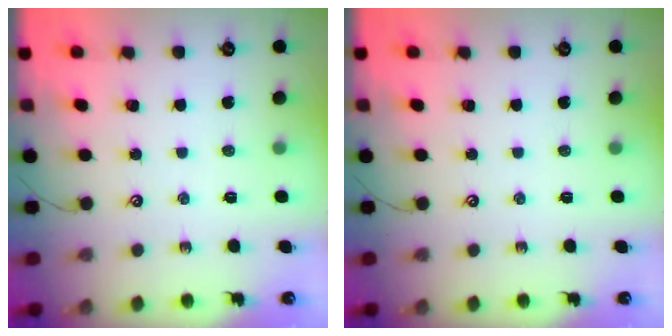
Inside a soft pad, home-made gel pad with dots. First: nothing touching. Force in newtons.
{"total": 0.0}